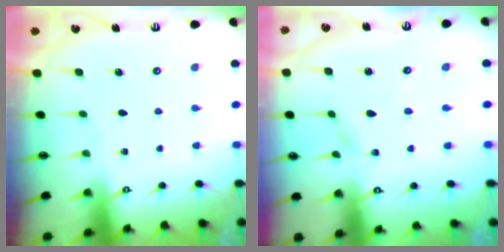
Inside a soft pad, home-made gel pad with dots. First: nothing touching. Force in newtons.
{"total": 2.3, "press": 2.3, "slide": 0.2}